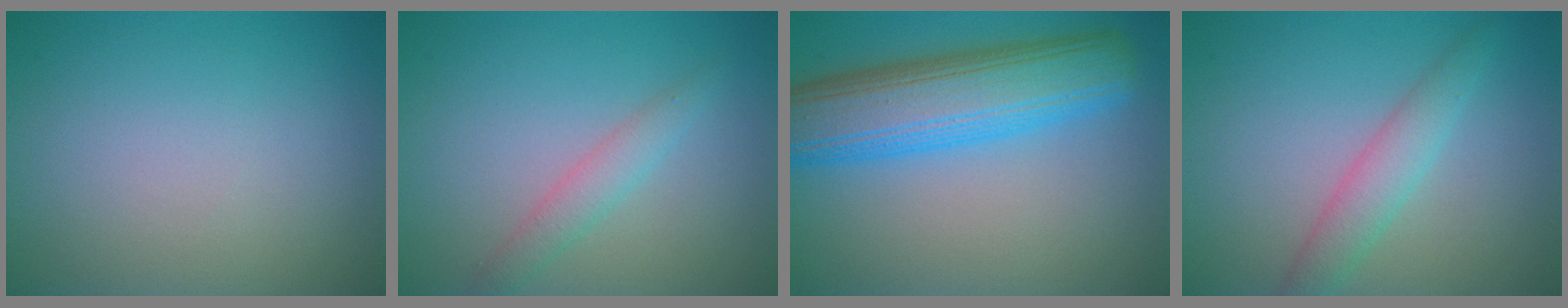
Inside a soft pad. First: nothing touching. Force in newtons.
{"total": 1.9, "press": 1.9, "slide": 0.1}
{"total": 9.6, "press": 9.6, "slide": 0.3}
{"total": 2.9, "press": 2.9, "slide": 0.1}